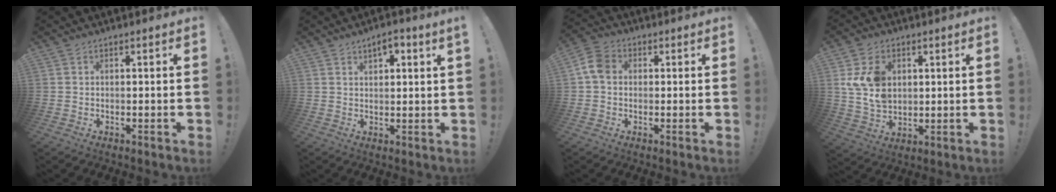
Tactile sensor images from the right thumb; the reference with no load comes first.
{"total": 3.1, "force": [1.9, 0.8, 2.4], "torque": [-0.036, -0.005, 0.029]}
{"total": 7.3, "force": [0.8, 5.5, 4.7], "torque": [-0.092, 0.013, 0.019]}
{"total": 11.2, "force": [3.2, 8.5, 6.5], "torque": [-0.120, -0.007, 0.062]}